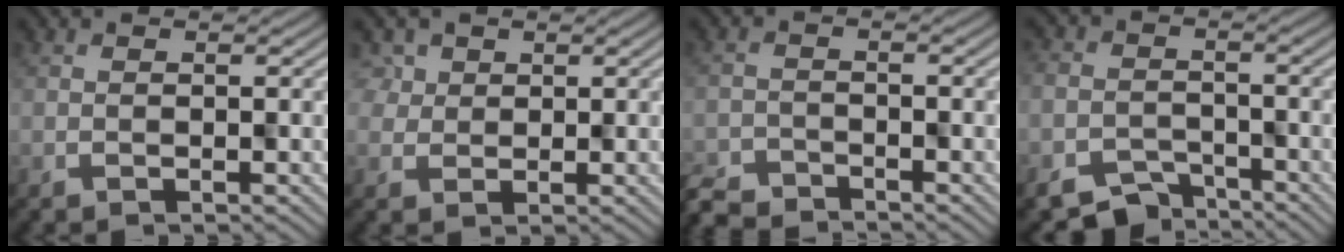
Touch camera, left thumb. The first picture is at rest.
{"total": 3.4, "force": [1.0, 3.3, 0.3], "torque": [-0.005, 0.002, -0.004]}
{"total": 4.4, "force": [-4.2, 1.1, 0.6], "torque": [-0.016, -0.010, -0.083]}
{"total": 5.1, "force": [-3.8, 3.1, 1.4], "torque": [-0.027, -0.014, -0.070]}